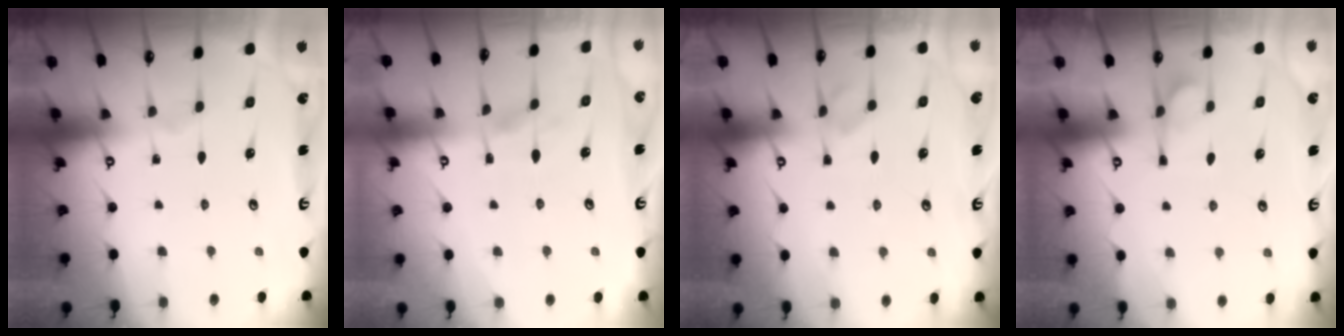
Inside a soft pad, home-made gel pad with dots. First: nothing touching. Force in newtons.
{"total": 0.9, "press": 0.6, "slide": 0.7}
{"total": 0.9, "press": 0.7, "slide": 0.6}
{"total": 2.8, "press": 2.4, "slide": 1.5}